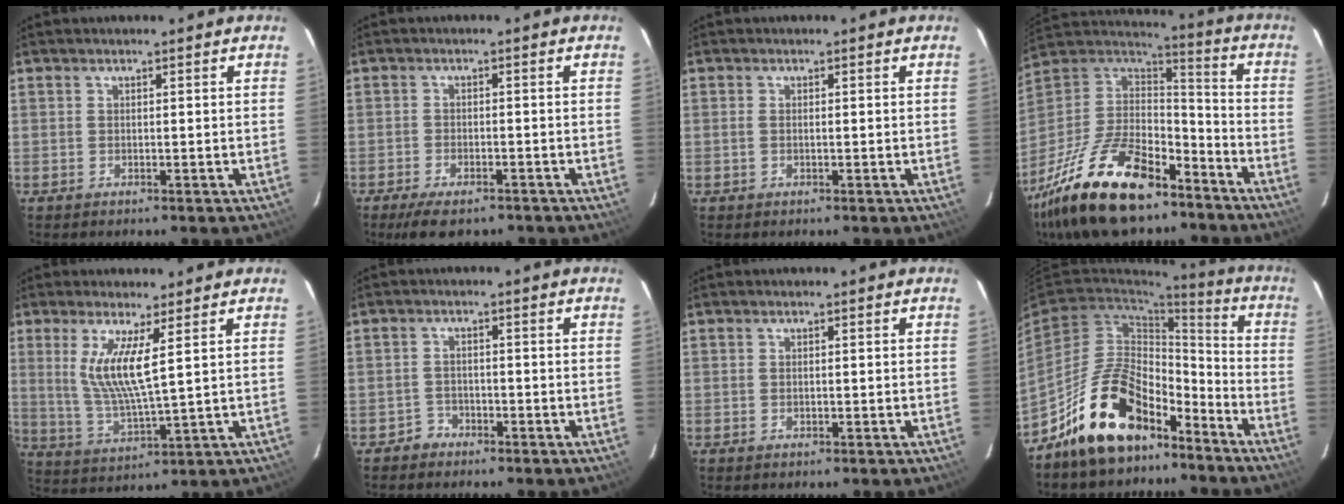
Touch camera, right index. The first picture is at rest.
{"total": 7.2, "force": [-5.5, 2.7, 3.8], "torque": [-0.088, -0.015, -0.085]}
{"total": 1.0, "force": [-0.1, 0.5, 0.8], "torque": [-0.019, 0.000, -0.002]}
{"total": 29.2, "force": [-19.5, 12.9, 17.4], "torque": [-0.363, -0.016, -0.320]}
{"total": 8.7, "force": [3.0, 0.5, 8.1], "torque": [-0.164, -0.020, 0.065]}
{"total": 2.4, "force": [-1.8, 1.6, -0.3], "torque": [0.003, 0.011, -0.032]}
{"total": 0.6, "force": [-0.1, 0.5, 0.3], "torque": [-0.004, 0.000, 0.000]}
{"total": 17.6, "force": [-12.4, 8.7, 9.1], "torque": [-0.176, 0.038, -0.195]}